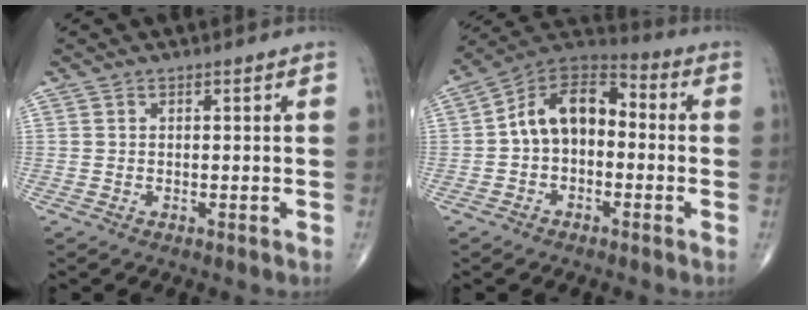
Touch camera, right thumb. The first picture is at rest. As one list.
[{"total": 12.1, "force": [-0.4, 8.1, 9.1], "torque": [-0.125, 0.046, -0.025]}]